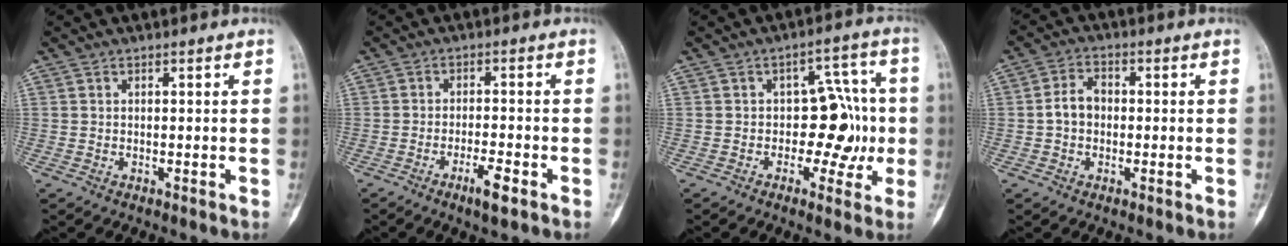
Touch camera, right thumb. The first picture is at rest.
{"total": 4.3, "force": [-2.4, 0.8, 3.4], "torque": [-0.062, 0.010, -0.043]}
{"total": 9.8, "force": [-1.1, 6.5, 7.2], "torque": [-0.042, 0.035, -0.019]}
{"total": 4.7, "force": [-0.4, 3.5, 3.0], "torque": [-0.046, 0.019, -0.015]}